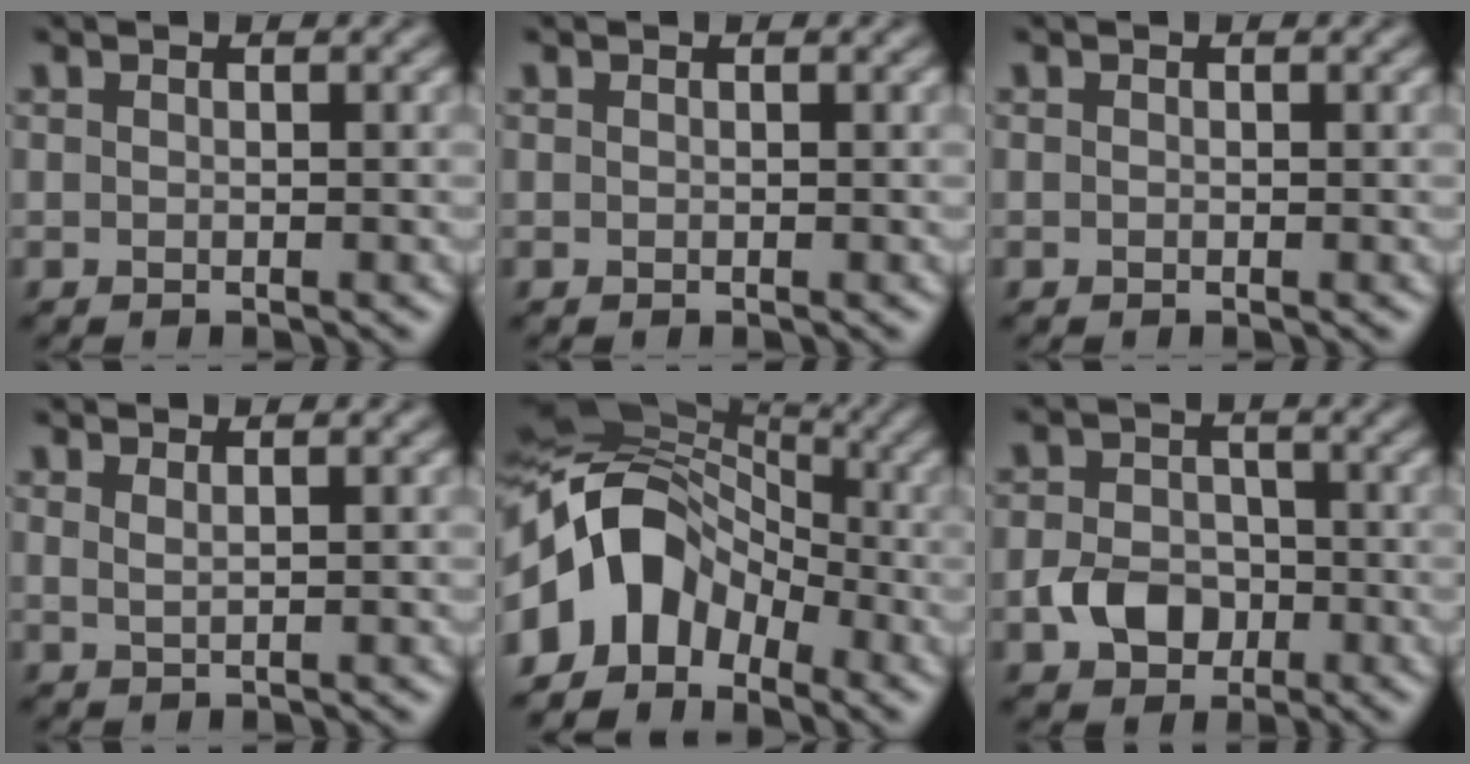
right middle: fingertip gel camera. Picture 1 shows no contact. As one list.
[{"total": 0.0}, {"total": 0.0}, {"total": 1.0, "force": [0.6, 0.3, 0.6], "torque": [-0.009, -0.002, 0.010]}, {"total": 9.1, "force": [-3.2, 6.5, 5.5], "torque": [-0.091, 0.017, -0.079]}, {"total": 3.8, "force": [-1.4, 2.9, 1.9], "torque": [-0.035, 0.001, -0.031]}]